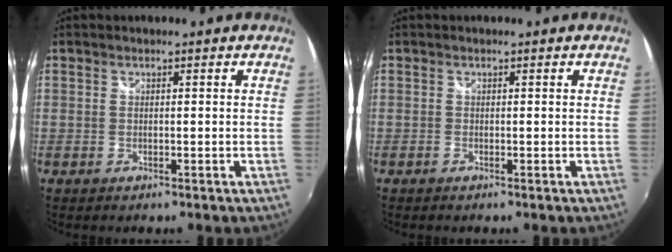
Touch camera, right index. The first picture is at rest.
{"total": 0.0}